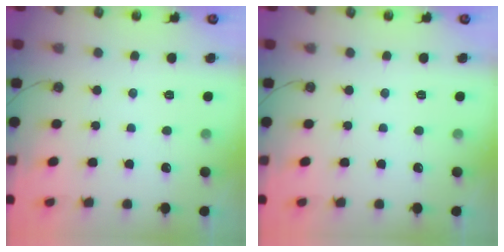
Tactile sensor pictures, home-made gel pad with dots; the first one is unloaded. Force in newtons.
{"total": 0.0}